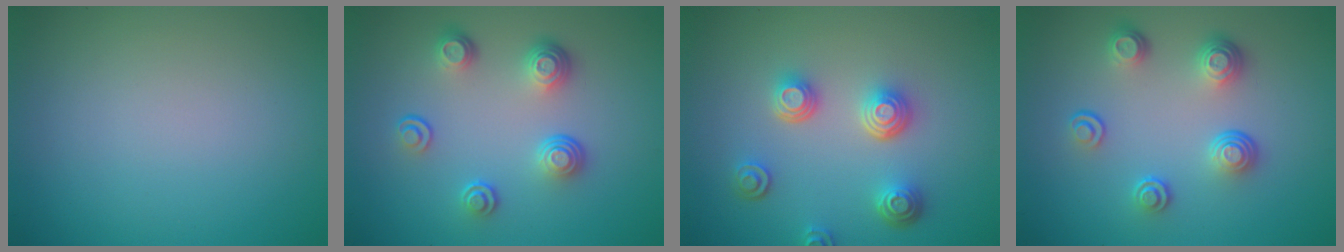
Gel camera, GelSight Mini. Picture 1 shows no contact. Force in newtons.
{"total": 4.0, "press": 3.0, "slide": 2.6}
{"total": 3.9, "press": 3.3, "slide": 2.2}
{"total": 3.9, "press": 2.9, "slide": 2.6}